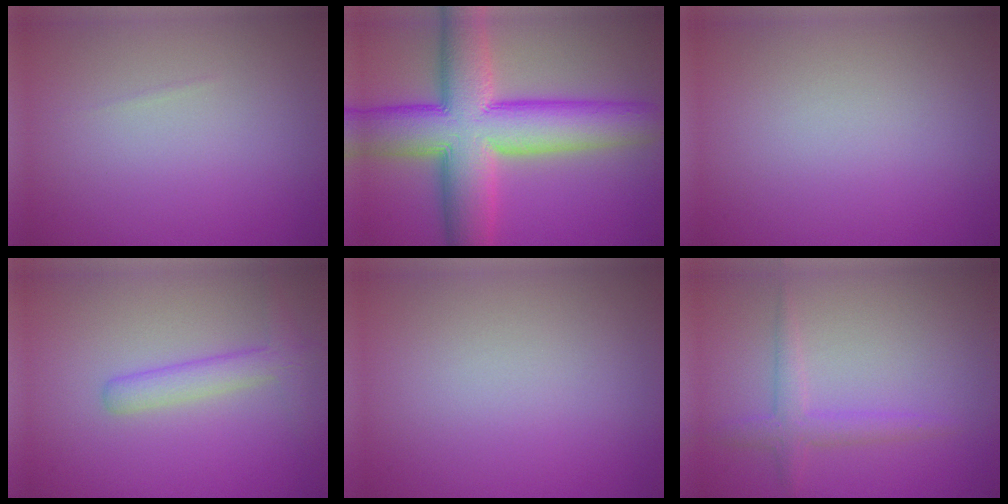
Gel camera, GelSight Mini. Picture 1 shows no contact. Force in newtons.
{"total": 13.0, "press": 13.0, "slide": 0.2}
{"total": 0.0}
{"total": 2.7, "press": 2.7, "slide": 0.1}
{"total": 0.0}
{"total": 2.1, "press": 2.1, "slide": 0.1}